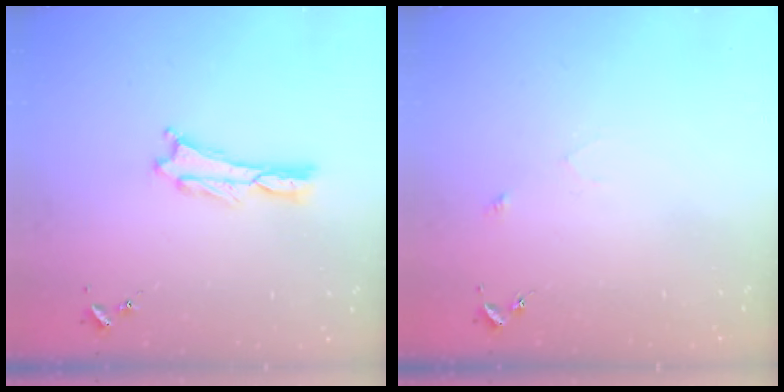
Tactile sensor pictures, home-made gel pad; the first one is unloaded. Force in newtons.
{"total": 2.5, "press": 2.5, "slide": 0.2}